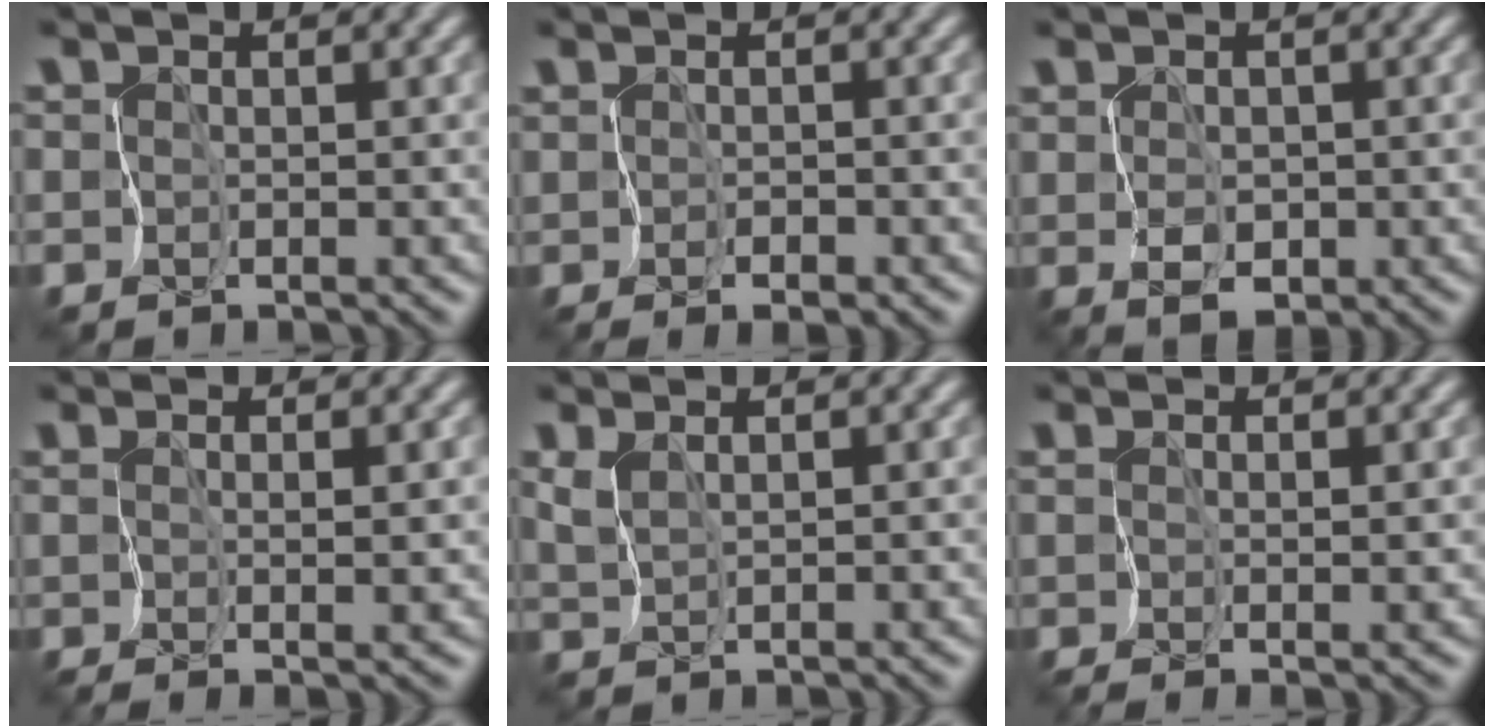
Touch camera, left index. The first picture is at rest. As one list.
[{"total": 0.7, "force": [-0.3, -0.5, 0.2], "torque": [-0.014, -0.002, -0.007]}, {"total": 1.5, "force": [-0.2, 0.6, 1.4], "torque": [-0.031, -0.005, -0.003]}, {"total": 1.3, "force": [0.2, -0.9, 0.9], "torque": [-0.025, -0.005, 0.005]}, {"total": 1.1, "force": [0.9, -0.7, 0.2], "torque": [-0.024, -0.002, 0.021]}, {"total": 1.2, "force": [0.1, -1.1, 0.4], "torque": [-0.017, -0.003, 0.003]}]